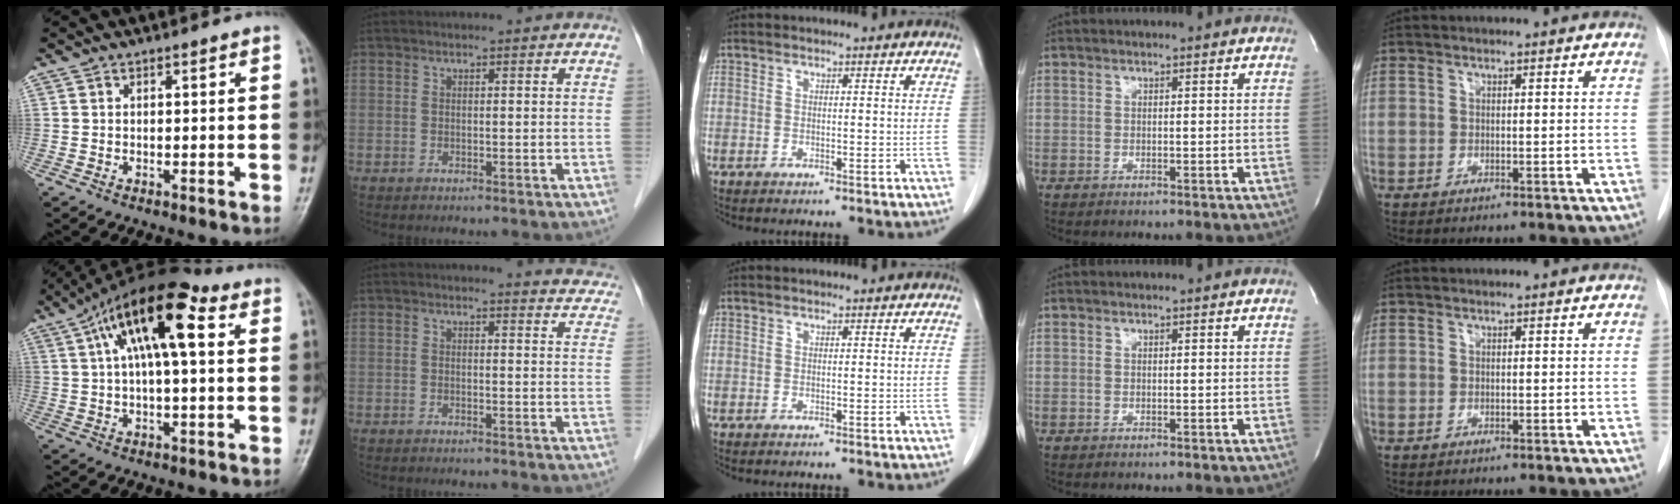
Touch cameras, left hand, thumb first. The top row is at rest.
{"thumb": {"total": 15.3, "force": [5.1, 5.7, 13.3], "torque": [-0.215, 0.026, 0.076]}, "index": {"total": 5.7, "force": [5.6, 0.9, -0.2], "torque": [0.016, -0.029, 0.033]}}